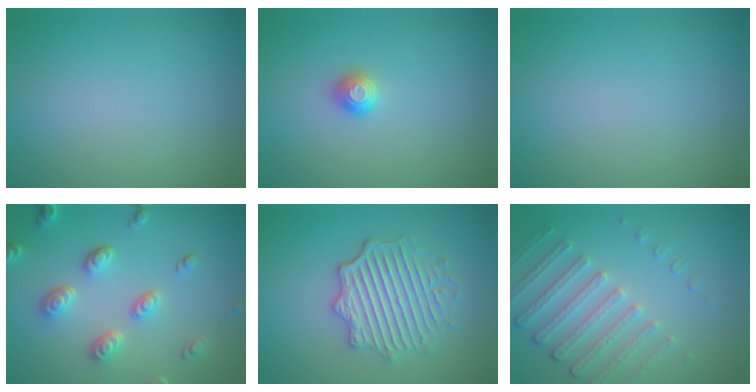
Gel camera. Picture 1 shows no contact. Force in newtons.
{"total": 1.1, "press": 1.1, "slide": 0.1}
{"total": 0.0}
{"total": 4.2, "press": 3.4, "slide": 2.5}
{"total": 5.0, "press": 4.1, "slide": 2.9}
{"total": 4.6, "press": 3.3, "slide": 3.2}